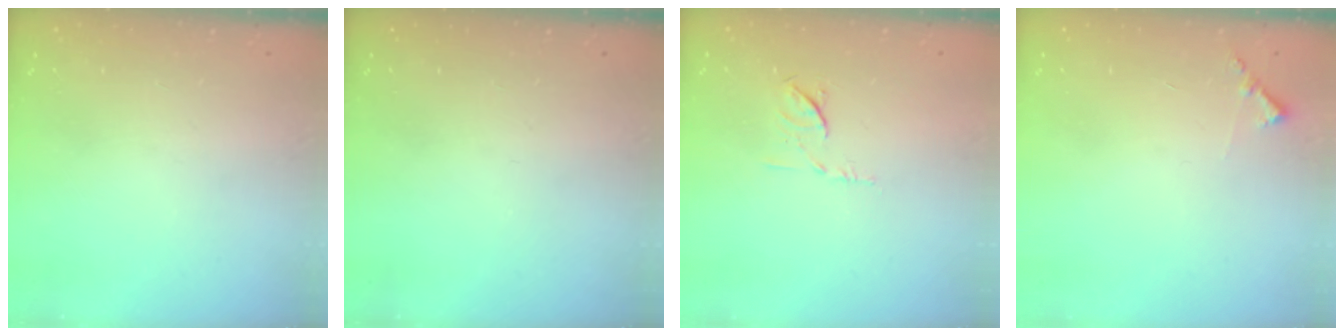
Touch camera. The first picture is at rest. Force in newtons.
{"total": 0.0}
{"total": 6.7, "press": 6.6, "slide": 1.1}
{"total": 5.8, "press": 5.8, "slide": 0.4}